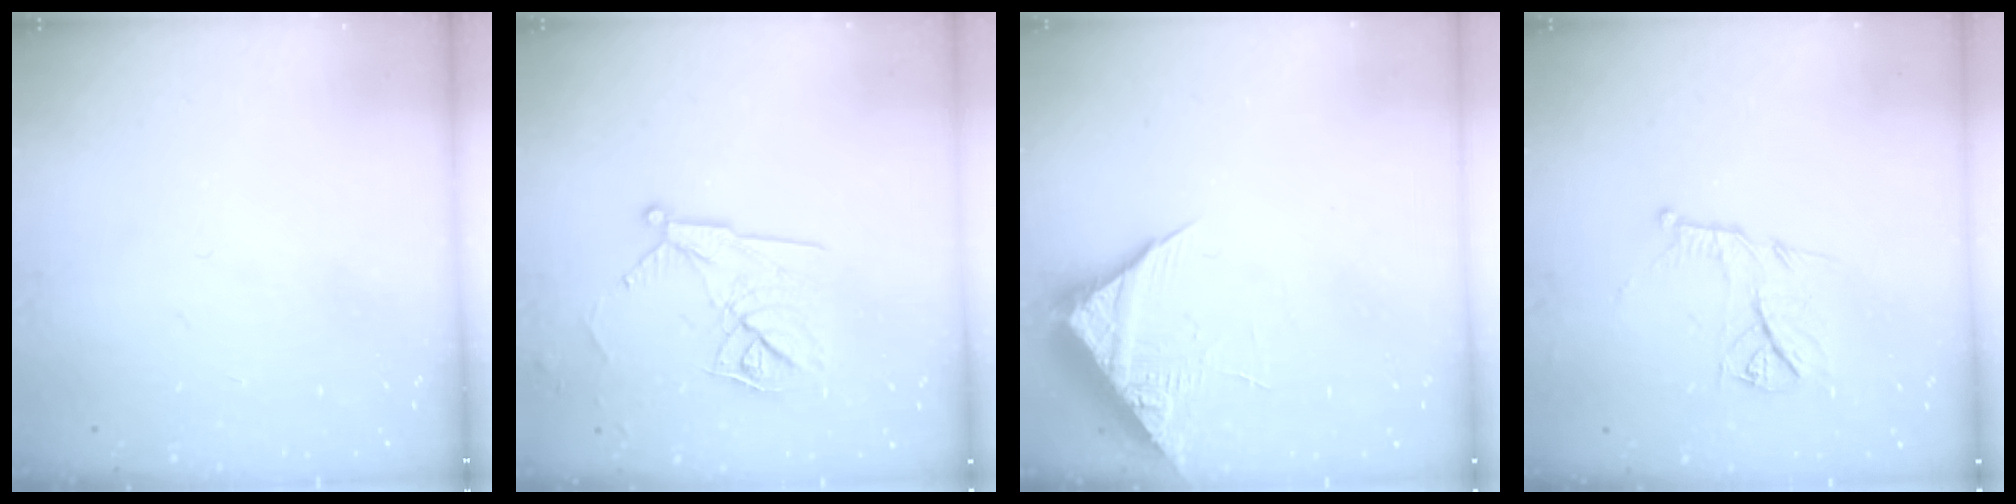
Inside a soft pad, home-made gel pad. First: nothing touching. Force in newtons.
{"total": 13.5, "press": 13.5, "slide": 0.2}
{"total": 8.2, "press": 8.2, "slide": 0.7}
{"total": 10.3, "press": 10.3, "slide": 0.1}